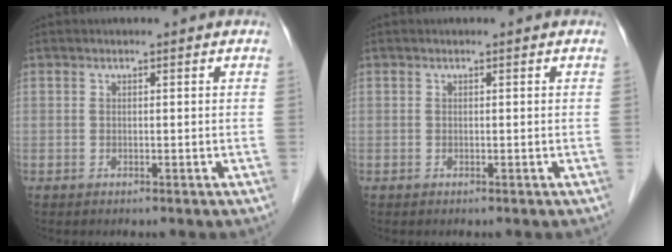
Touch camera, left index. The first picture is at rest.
{"total": 0.0}